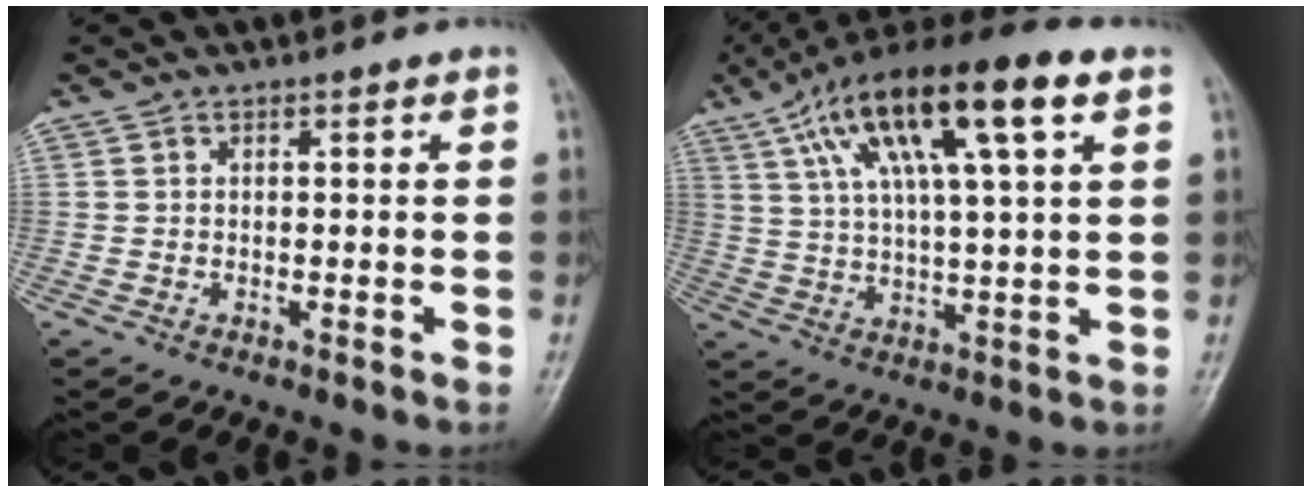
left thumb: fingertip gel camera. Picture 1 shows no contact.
{"total": 19.7, "force": [9.0, 4.7, 16.9], "torque": [-0.298, 0.008, 0.155]}